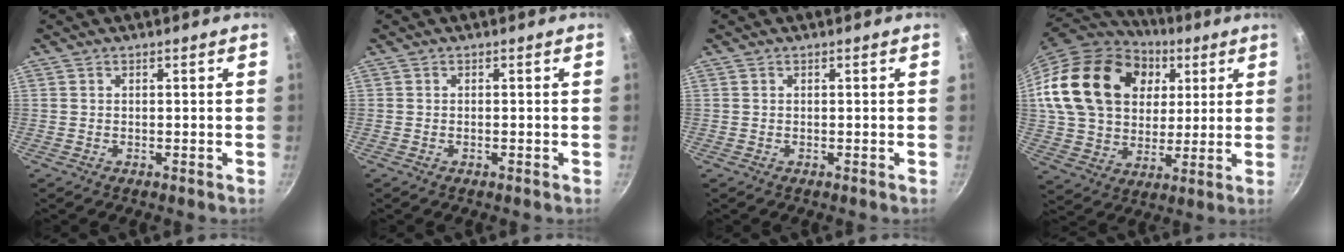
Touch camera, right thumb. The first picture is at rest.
{"total": 0.6, "force": [-0.3, 0.1, 0.5], "torque": [-0.010, 0.003, -0.007]}
{"total": 0.0}
{"total": 26.2, "force": [8.1, 19.4, 15.7], "torque": [-0.265, 0.005, 0.145]}